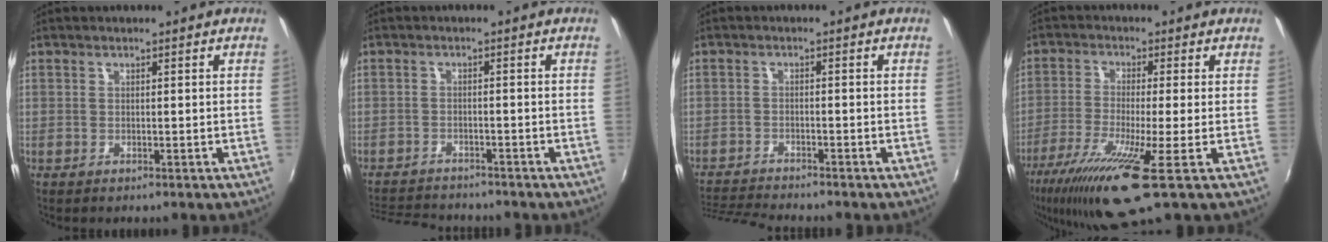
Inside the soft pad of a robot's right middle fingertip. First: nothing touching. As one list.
[{"total": 9.3, "force": [-8.6, 2.5, 2.5], "torque": [-0.077, -0.006, -0.138]}, {"total": 6.9, "force": [-6.6, 0.2, 1.8], "torque": [-0.054, -0.017, -0.121]}, {"total": 13.4, "force": [-7.2, 0.8, 11.2], "torque": [-0.239, -0.048, -0.132]}]